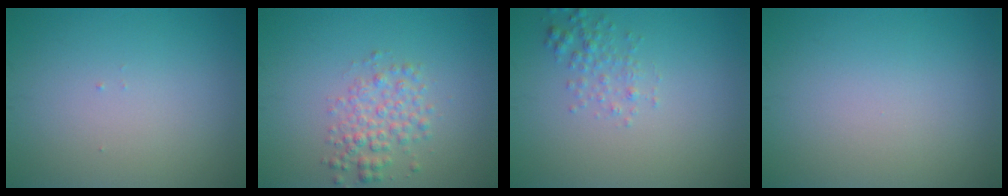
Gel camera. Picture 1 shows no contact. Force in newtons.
{"total": 2.9, "press": 2.9, "slide": 0.1}
{"total": 1.6, "press": 1.6, "slide": 0.1}
{"total": 0.0}